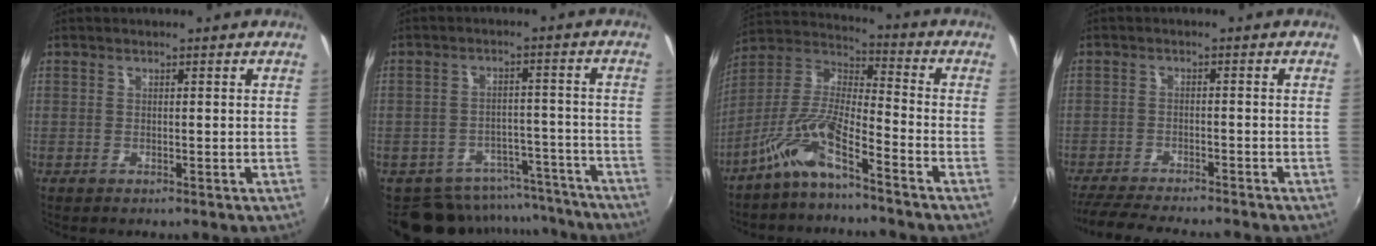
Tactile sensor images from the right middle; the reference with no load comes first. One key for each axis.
{"total": 13.2, "fx": -11.8, "fy": 5.5, "fz": 2.2, "tx": -0.039, "ty": 0.038, "tz": -0.148}
{"total": 9.4, "fx": -6.4, "fy": 1.4, "fz": 6.7, "tx": -0.142, "ty": 0.013, "tz": -0.129}
{"total": 11.4, "fx": -10.3, "fy": 1.2, "fz": 4.6, "tx": -0.112, "ty": -0.021, "tz": -0.168}